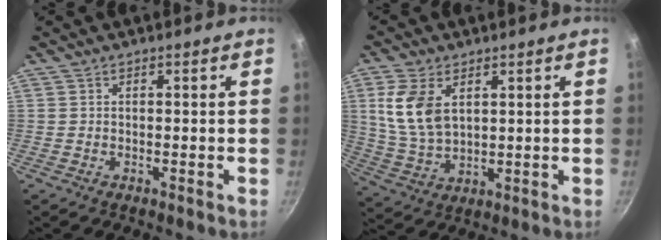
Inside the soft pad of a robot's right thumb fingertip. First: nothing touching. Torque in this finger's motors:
{"motor_torque": [-0.82, 1.10, 0.92, -0.21, 0.12]}